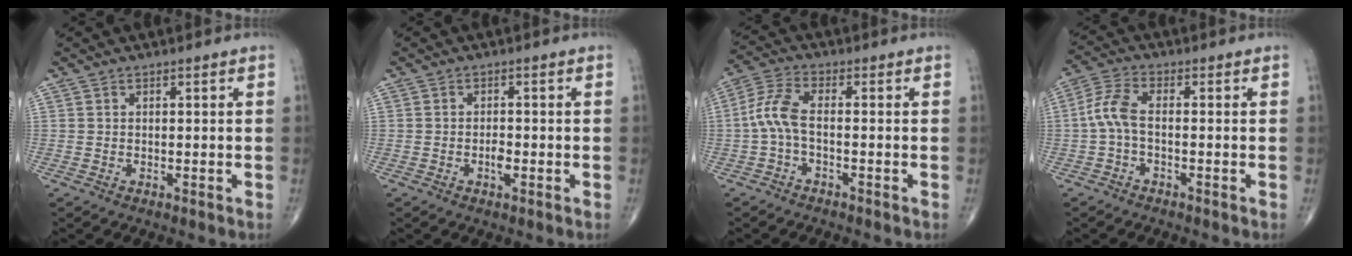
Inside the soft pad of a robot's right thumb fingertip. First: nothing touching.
{"total": 1.9, "force": [-0.7, 0.8, 1.6], "torque": [-0.023, 0.001, -0.014]}
{"total": 6.0, "force": [-1.0, 2.2, 5.5], "torque": [-0.133, 0.022, -0.030]}
{"total": 5.5, "force": [-0.8, 2.3, 4.9], "torque": [-0.117, 0.018, -0.026]}